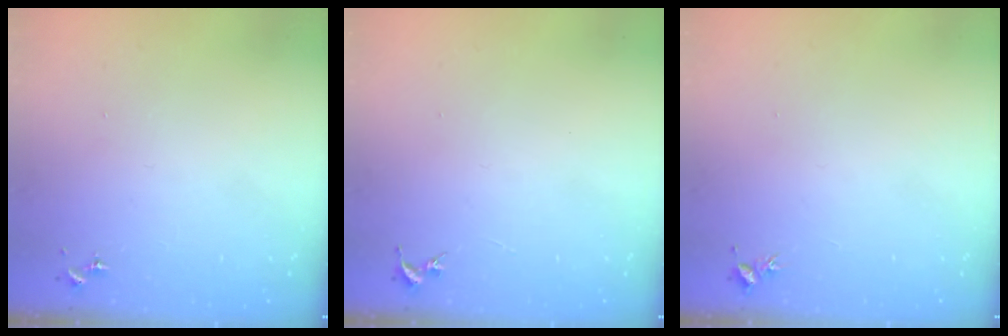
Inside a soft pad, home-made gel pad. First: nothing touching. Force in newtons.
{"total": 0.0}
{"total": 3.1, "press": 3.1, "slide": 0.2}